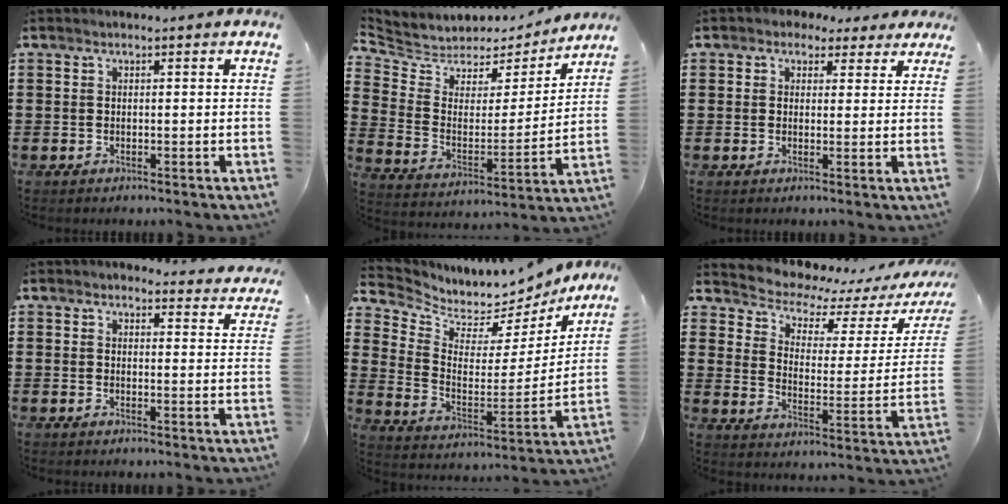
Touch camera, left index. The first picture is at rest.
{"total": 4.9, "force": [4.3, 2.3, -0.1], "torque": [-0.038, -0.040, 0.069]}
{"total": 2.5, "force": [1.7, 1.7, 0.7], "torque": [-0.024, 0.008, 0.031]}
{"total": 3.0, "force": [2.9, 0.5, 0.6], "torque": [-0.014, -0.014, 0.051]}
{"total": 5.1, "force": [4.7, 1.9, -0.2], "torque": [-0.028, -0.053, 0.076]}
{"total": 4.5, "force": [4.2, 1.3, 0.8], "torque": [-0.049, -0.039, 0.067]}